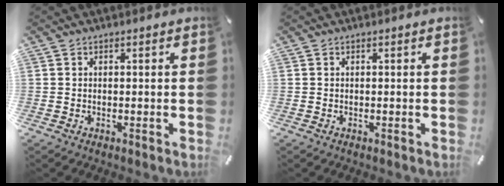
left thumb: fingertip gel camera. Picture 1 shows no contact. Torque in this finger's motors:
{"motor_torque": [0.00, 0.00, 0.00, 0.00, 0.00]}